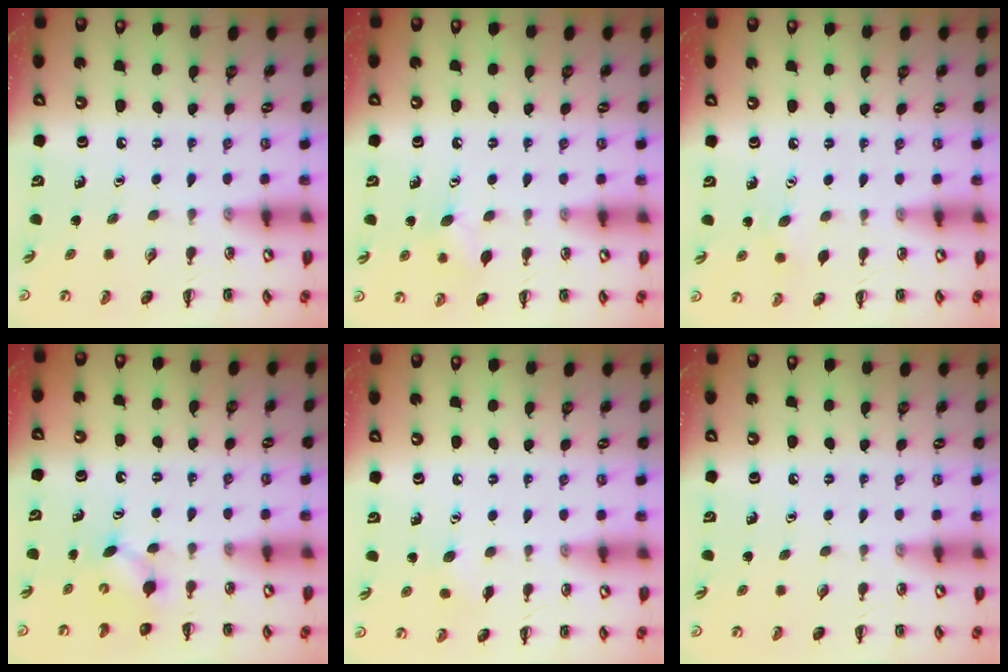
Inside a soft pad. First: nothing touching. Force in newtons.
{"total": 7.6, "press": 7.4, "slide": 1.7}
{"total": 6.0, "press": 5.8, "slide": 1.2}
{"total": 3.9, "press": 3.7, "slide": 1.0}
{"total": 4.9, "press": 4.7, "slide": 1.2}
{"total": 0.0}